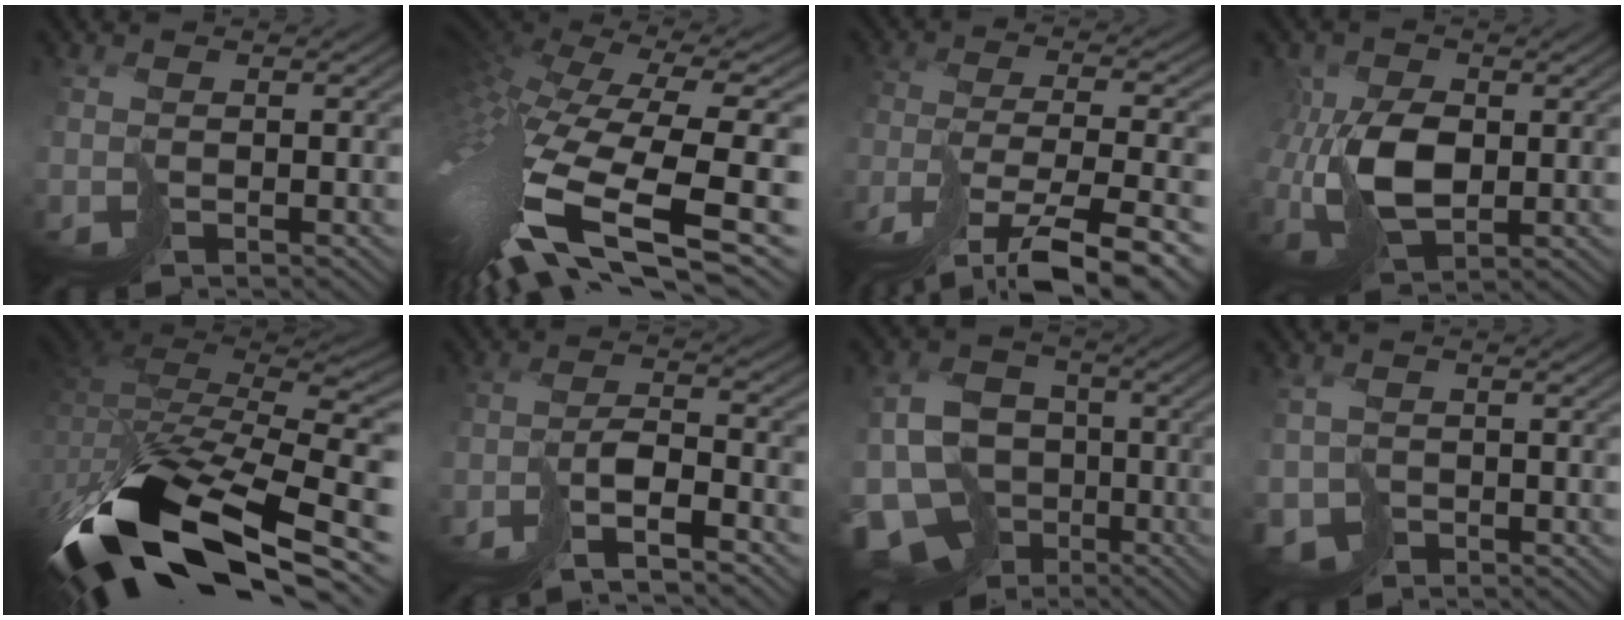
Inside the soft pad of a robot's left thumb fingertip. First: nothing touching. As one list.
[{"total": 15.8, "force": [-1.5, 6.1, 14.5], "torque": [-0.337, -0.051, 0.009]}, {"total": 13.6, "force": [-9.9, 3.8, 8.6], "torque": [-0.164, -0.026, -0.154]}, {"total": 8.2, "force": [0.6, 5.3, 6.2], "torque": [-0.135, -0.002, 0.010]}, {"total": 15.9, "force": [-7.4, 7.6, 11.8], "torque": [-0.258, -0.026, -0.128]}, {"total": 7.4, "force": [-5.4, 1.3, 5.0], "torque": [-0.078, 0.005, -0.101]}, {"total": 14.6, "force": [-5.7, 11.8, 6.6], "torque": [-0.169, -0.029, -0.088]}, {"total": 2.9, "force": [-0.4, 2.6, 1.1], "torque": [-0.025, -0.009, -0.010]}]